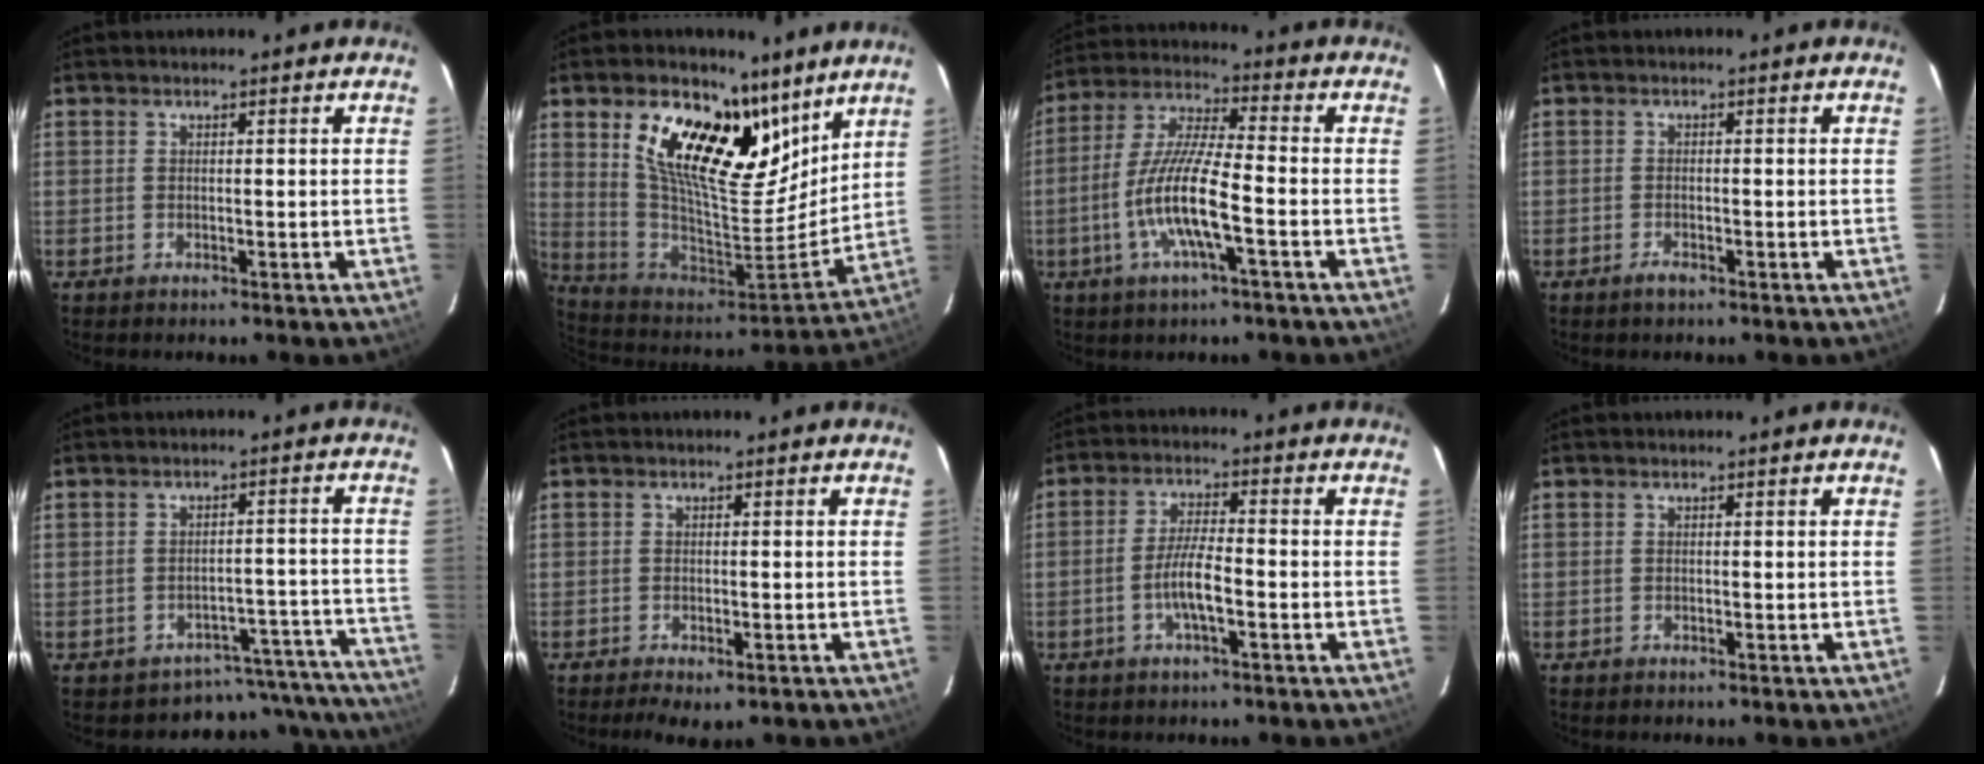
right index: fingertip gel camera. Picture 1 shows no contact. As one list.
[{"total": 23.7, "force": [12.8, 11.8, 16.0], "torque": [-0.299, -0.004, 0.230]}, {"total": 12.0, "force": [-4.1, 1.5, 11.1], "torque": [-0.234, -0.002, -0.081]}, {"total": 1.6, "force": [-1.1, 0.5, 1.0], "torque": [-0.020, -0.002, -0.021]}, {"total": 13.4, "force": [-12.4, 5.1, -0.4], "torque": [0.037, 0.071, -0.142]}, {"total": 3.8, "force": [-2.2, 1.6, 2.6], "torque": [-0.054, -0.013, -0.033]}, {"total": 5.8, "force": [-2.2, 1.0, 5.2], "torque": [-0.106, 0.002, -0.042]}, {"total": 0.0}]